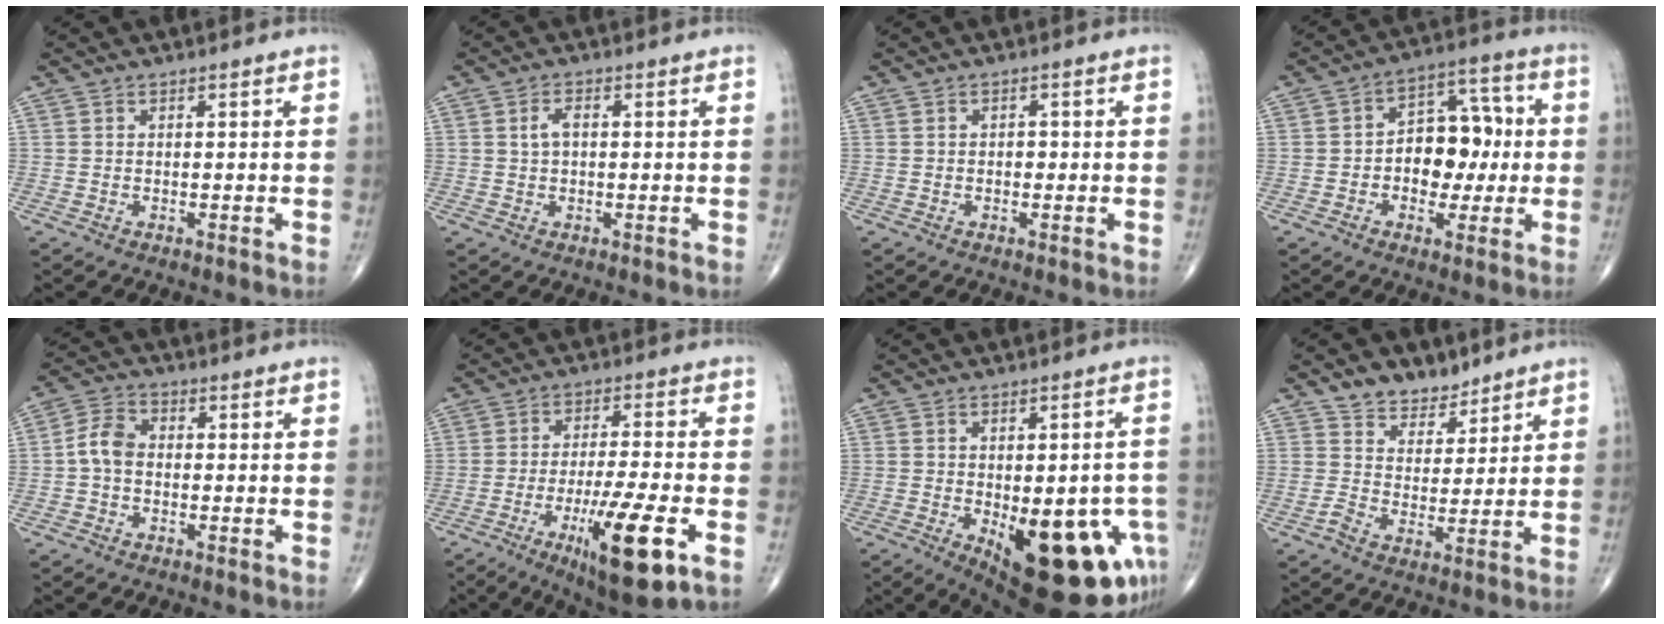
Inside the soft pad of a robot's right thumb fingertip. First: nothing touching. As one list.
[{"total": 2.6, "force": [0.3, 1.4, 2.2], "torque": [-0.044, 0.009, 0.005]}, {"total": 1.3, "force": [-0.1, 0.9, 0.9], "torque": [-0.009, 0.002, -0.003]}, {"total": 11.9, "force": [-0.5, 8.0, 8.8], "torque": [-0.080, 0.035, -0.011]}, {"total": 5.3, "force": [-0.6, 3.7, 3.7], "torque": [-0.067, 0.017, -0.024]}, {"total": 15.2, "force": [-6.1, 2.7, 13.7], "torque": [-0.237, 0.001, -0.093]}, {"total": 22.4, "force": [-8.0, 9.4, 18.7], "torque": [-0.175, 0.000, -0.083]}, {"total": 6.6, "force": [4.8, 4.1, 1.8], "torque": [0.001, -0.029, 0.083]}]